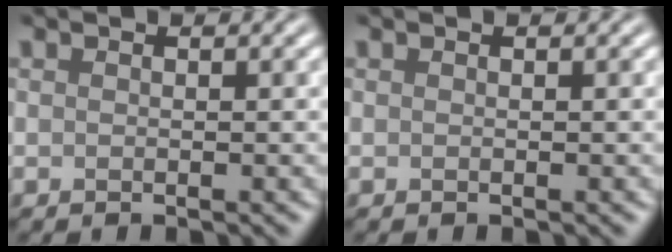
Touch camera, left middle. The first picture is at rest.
{"total": 0.0}